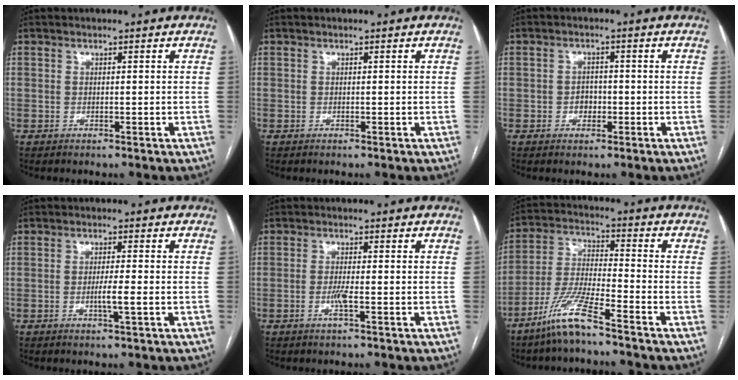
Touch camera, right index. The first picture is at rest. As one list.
[{"total": 0.0}, {"total": 2.2, "force": [-0.6, 1.7, 1.2], "torque": [-0.012, 0.008, -0.008]}, {"total": 3.1, "force": [-0.8, -0.3, 3.0], "torque": [-0.056, -0.005, -0.016]}, {"total": 2.6, "force": [-0.9, -0.1, 2.4], "torque": [-0.051, -0.006, -0.021]}, {"total": 9.5, "force": [-6.8, 0.4, 6.6], "torque": [-0.144, -0.020, -0.141]}]